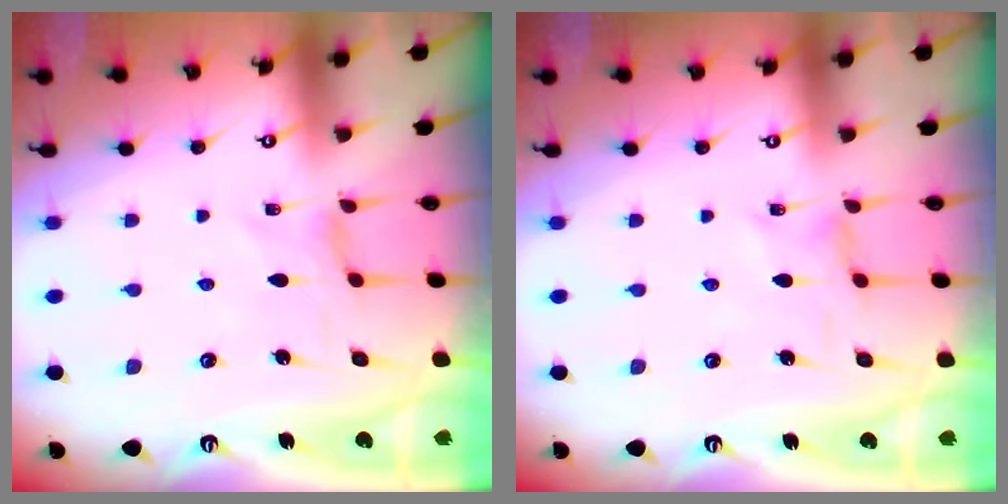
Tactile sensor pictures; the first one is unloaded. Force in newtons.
{"total": 0.8, "press": 0.7, "slide": 0.2}